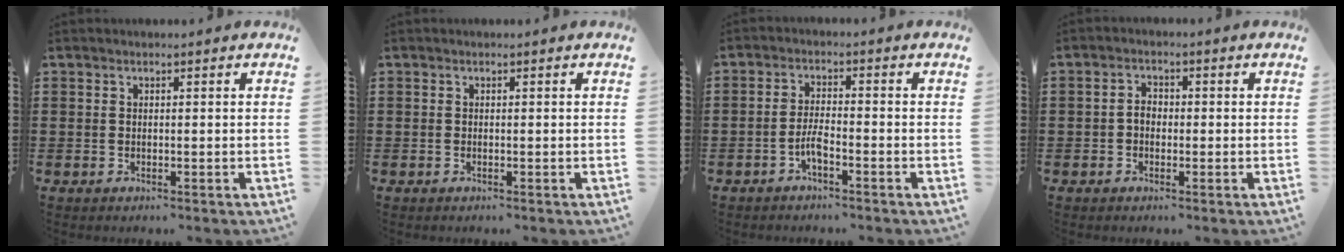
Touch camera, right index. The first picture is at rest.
{"total": 0.0}
{"total": 3.3, "force": [-1.9, 0.6, 2.6], "torque": [-0.061, -0.002, -0.038]}
{"total": 2.1, "force": [-0.5, 1.4, 1.5], "torque": [-0.030, 0.003, -0.010]}